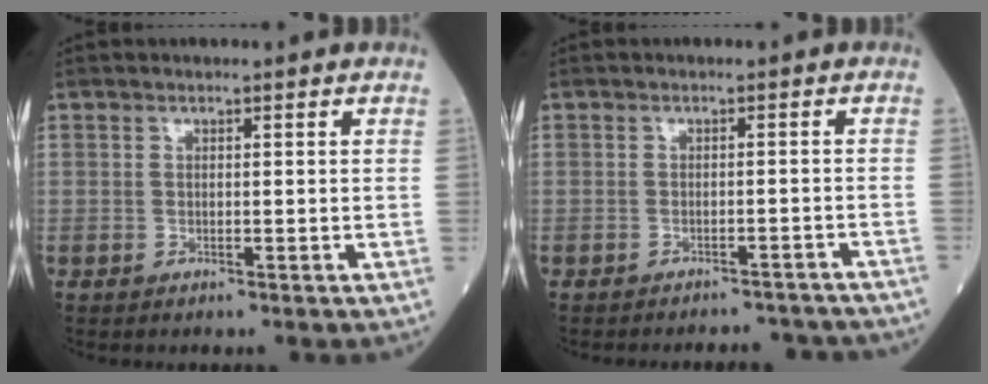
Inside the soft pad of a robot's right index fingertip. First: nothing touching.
{"total": 7.7, "force": [-7.5, 1.5, 1.2], "torque": [-0.004, 0.006, -0.076]}